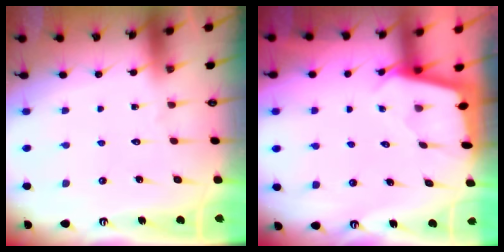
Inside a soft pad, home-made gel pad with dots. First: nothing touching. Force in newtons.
{"total": 1.8, "press": 1.8, "slide": 0.2}